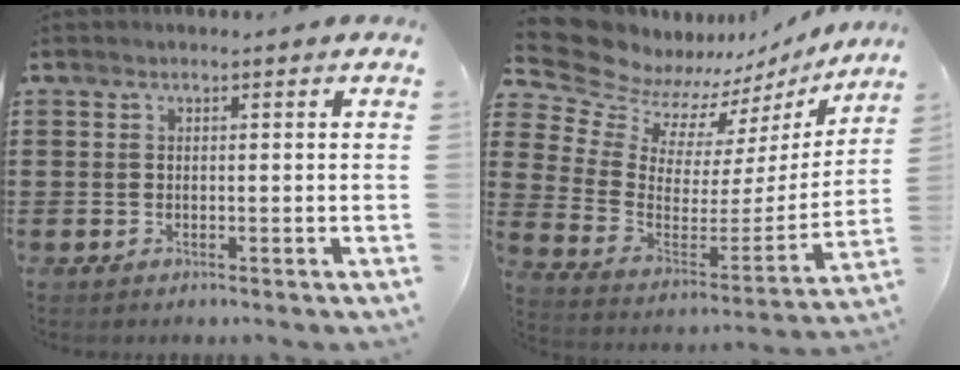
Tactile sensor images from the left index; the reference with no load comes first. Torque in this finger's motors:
{"motor_torque": [2.14, 0.00, 0.31, -0.03]}